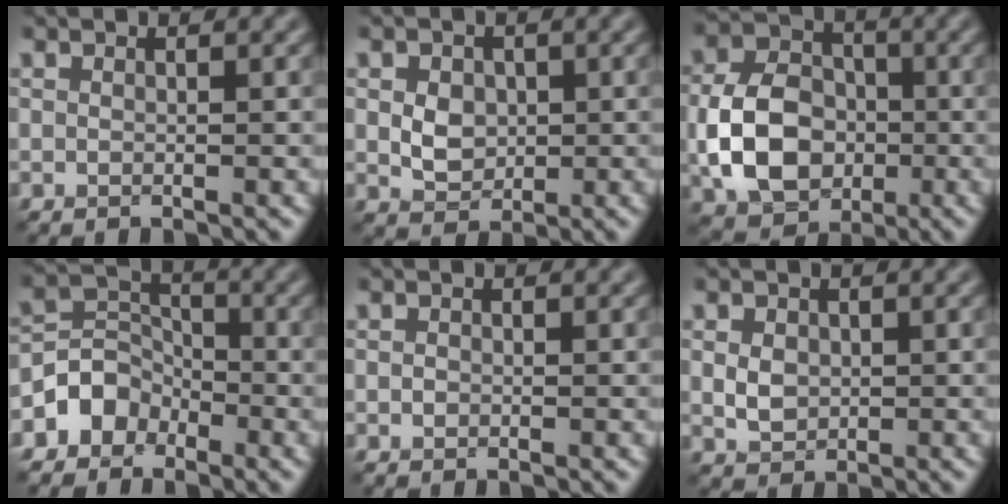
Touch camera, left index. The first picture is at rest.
{"total": 3.1, "force": [0.2, 2.4, 2.0], "torque": [-0.039, 0.001, -0.001]}
{"total": 8.4, "force": [-1.8, 6.2, 5.3], "torque": [-0.107, 0.003, -0.043]}
{"total": 3.5, "force": [-2.2, 2.6, 0.7], "torque": [-0.006, 0.010, -0.049]}
{"total": 0.6, "force": [-0.2, 0.4, 0.3], "torque": [-0.004, -0.002, -0.008]}
{"total": 2.2, "force": [0.0, 1.7, 1.3], "torque": [-0.030, -0.002, -0.001]}